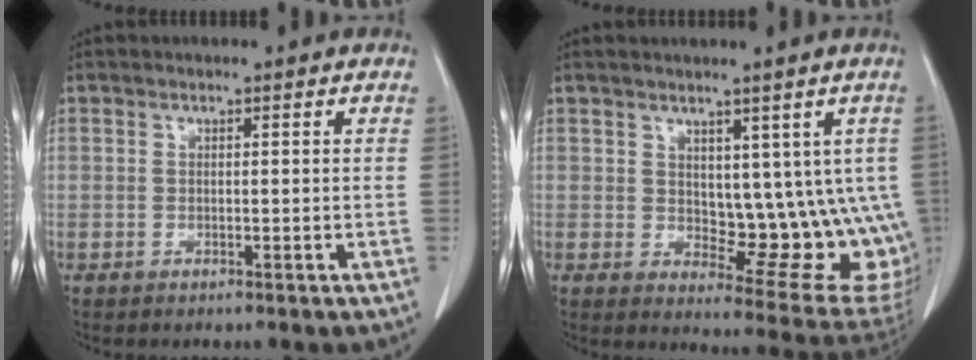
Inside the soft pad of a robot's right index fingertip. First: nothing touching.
{"total": 11.1, "force": [2.0, 5.9, 9.1], "torque": [-0.087, -0.007, 0.044]}